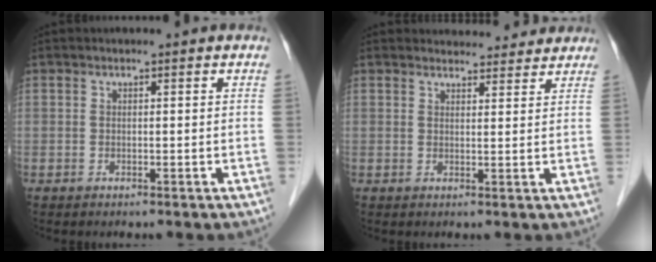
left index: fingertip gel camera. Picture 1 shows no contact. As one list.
[{"total": 6.2, "force": [5.9, 1.7, 0.7], "torque": [-0.001, 0.011, 0.066]}]